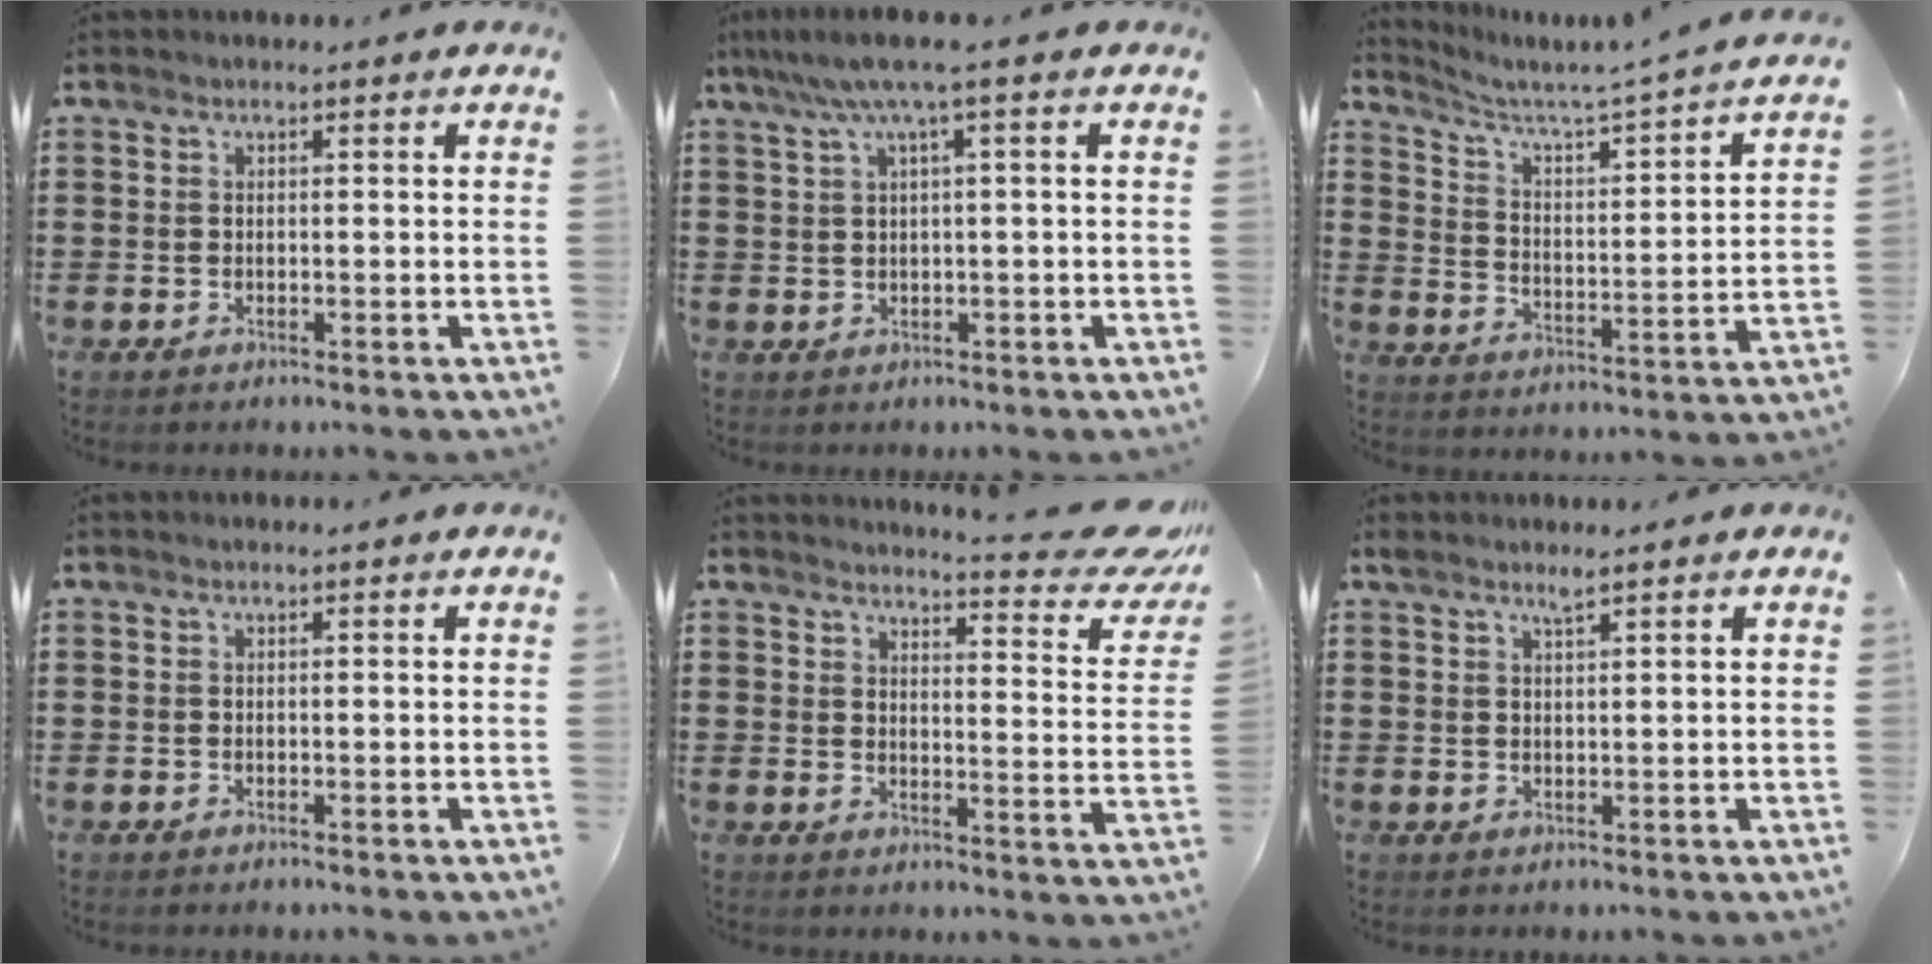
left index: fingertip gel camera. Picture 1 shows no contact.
{"total": 4.6, "force": [1.6, -0.3, 4.3], "torque": [-0.084, 0.000, 0.025]}
{"total": 2.8, "force": [2.2, -0.4, 1.7], "torque": [-0.050, -0.035, 0.022]}
{"total": 0.0}
{"total": 6.8, "force": [6.0, 0.3, 3.0], "torque": [-0.052, -0.046, 0.099]}
{"total": 1.6, "force": [1.4, 0.0, 0.8], "torque": [-0.019, -0.001, 0.025]}